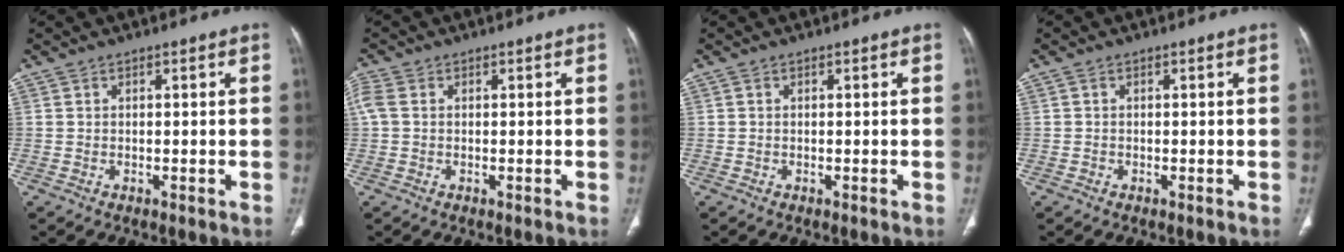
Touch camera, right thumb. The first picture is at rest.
{"total": 2.9, "force": [0.5, 2.1, 2.0], "torque": [-0.069, 0.015, 0.011]}
{"total": 0.0}
{"total": 0.5, "force": [-0.1, 0.5, 0.1], "torque": [-0.002, 0.002, -0.003]}